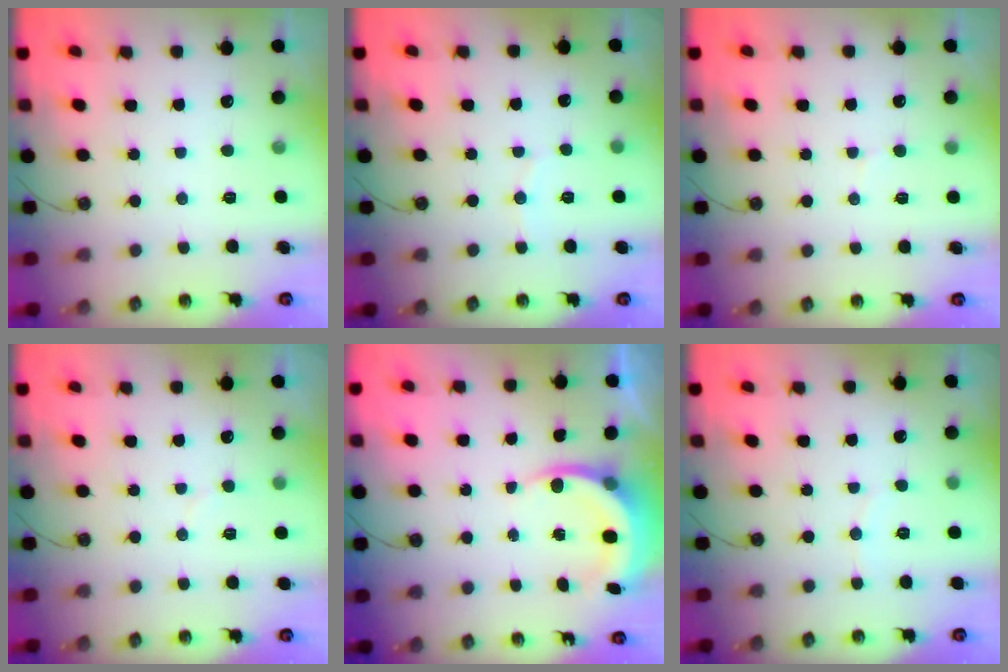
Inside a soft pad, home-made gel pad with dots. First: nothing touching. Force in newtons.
{"total": 5.1, "press": 5.0, "slide": 1.2}
{"total": 5.8, "press": 5.8, "slide": 0.5}
{"total": 3.8, "press": 3.8, "slide": 0.4}
{"total": 5.6, "press": 5.5, "slide": 1.0}
{"total": 2.6, "press": 2.6, "slide": 0.3}